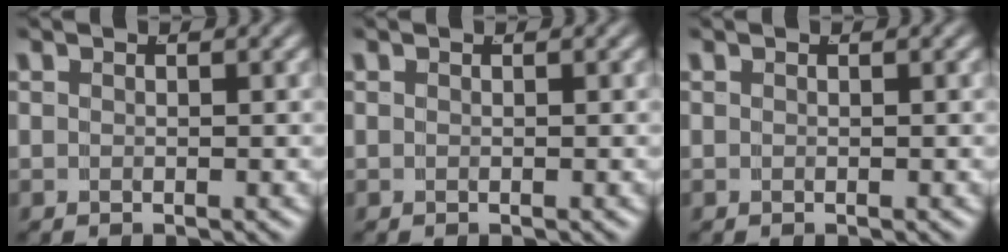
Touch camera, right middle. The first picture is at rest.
{"total": 0.0}
{"total": 0.0}